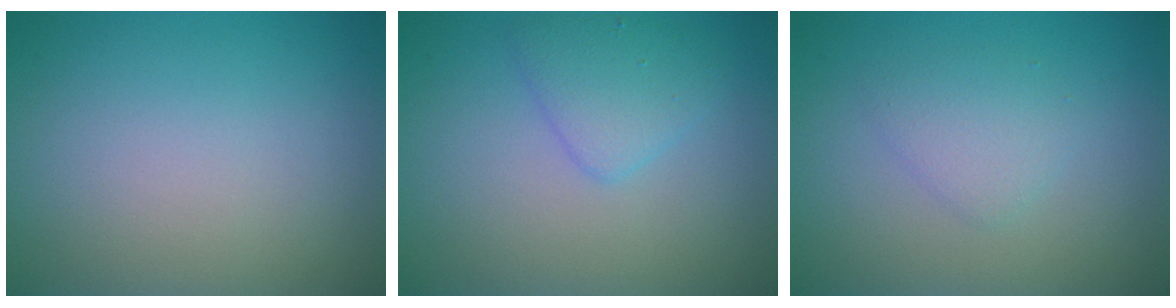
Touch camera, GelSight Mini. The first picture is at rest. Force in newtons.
{"total": 2.6, "press": 2.6, "slide": 0.0}
{"total": 1.9, "press": 1.9, "slide": 0.2}